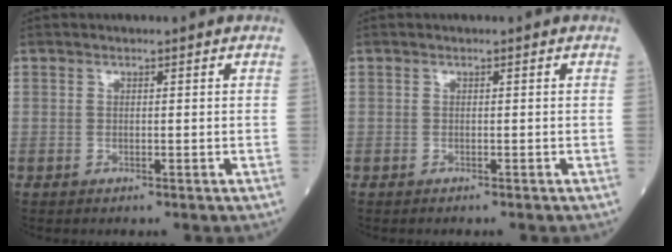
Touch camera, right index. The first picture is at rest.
{"total": 0.5, "force": [-0.5, 0.1, 0.2], "torque": [0.000, -0.001, -0.010]}